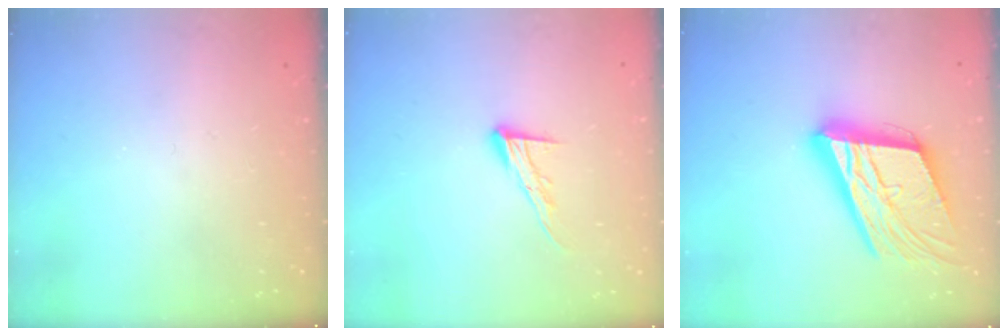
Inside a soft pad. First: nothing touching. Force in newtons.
{"total": 9.8, "press": 9.8, "slide": 0.6}
{"total": 25.1, "press": 24.8, "slide": 4.1}